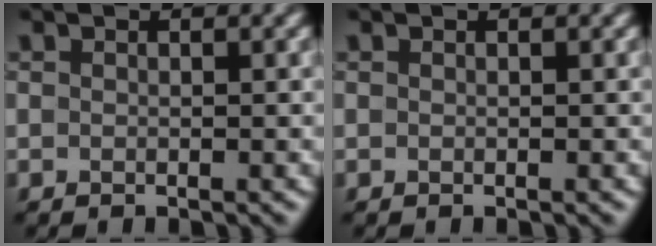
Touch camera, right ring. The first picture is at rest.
{"total": 0.0}